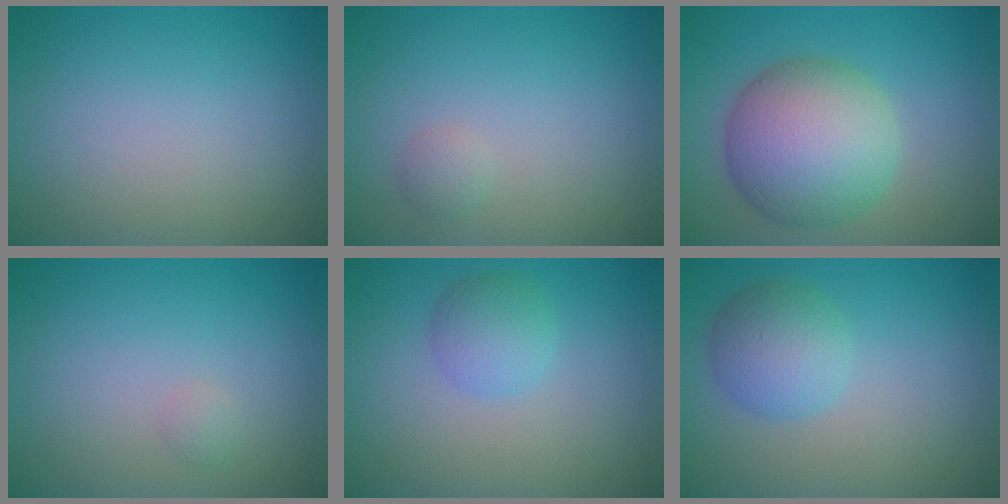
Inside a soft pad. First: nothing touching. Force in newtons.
{"total": 1.0, "press": 1.0, "slide": 0.1}
{"total": 9.0, "press": 9.0, "slide": 0.4}
{"total": 0.6, "press": 0.6, "slide": 0.0}
{"total": 2.6, "press": 2.6, "slide": 0.1}
{"total": 3.8, "press": 3.8, "slide": 0.1}